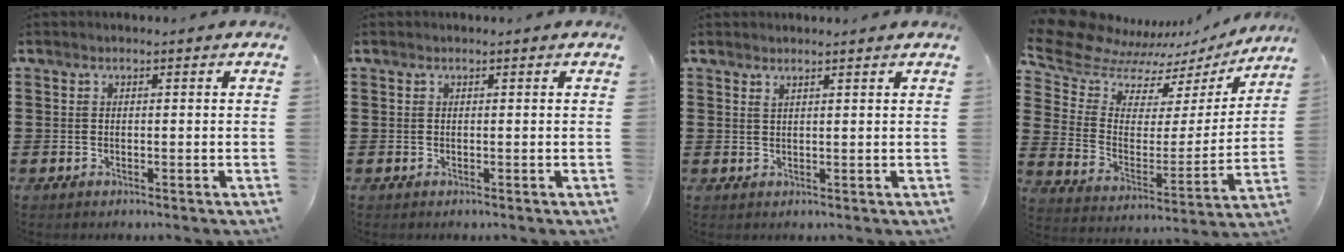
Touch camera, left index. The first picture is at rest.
{"total": 0.0}
{"total": 1.6, "force": [1.4, 0.1, 0.6], "torque": [-0.015, 0.001, 0.027]}
{"total": 9.7, "force": [8.0, 4.5, 3.3], "torque": [-0.107, -0.044, 0.143]}